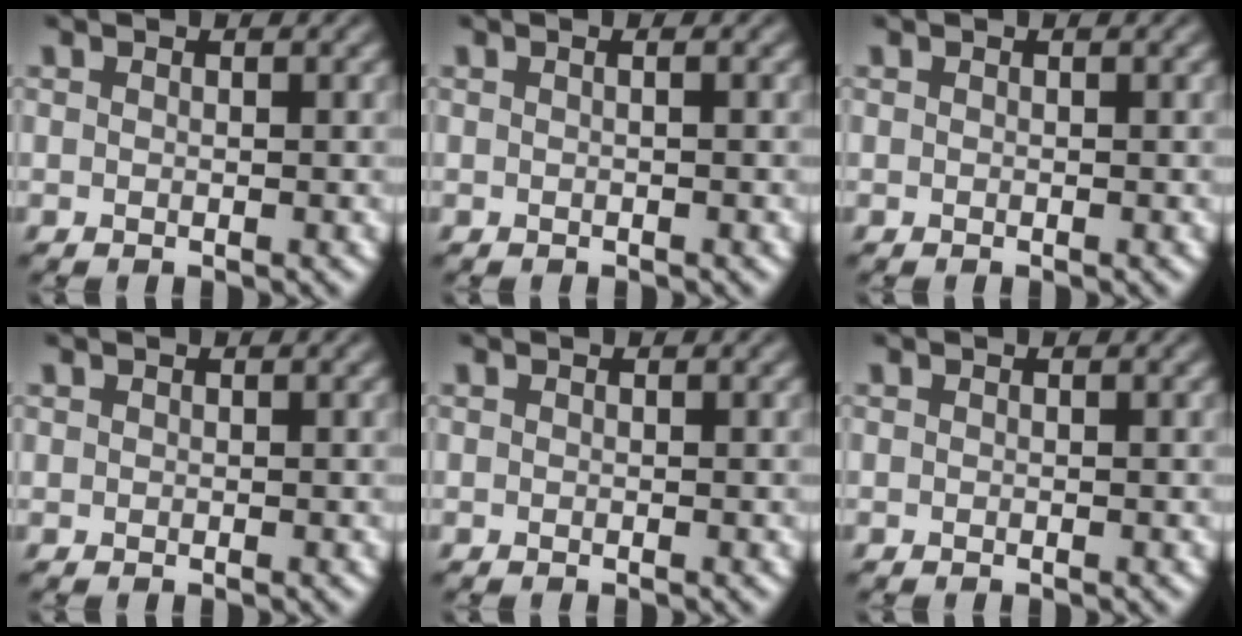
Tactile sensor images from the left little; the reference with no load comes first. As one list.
[{"total": 0.9, "force": [0.2, 0.4, 0.8], "torque": [-0.009, 0.002, -0.006]}, {"total": 0.0}, {"total": 0.0}, {"total": 0.0}, {"total": 0.0}]